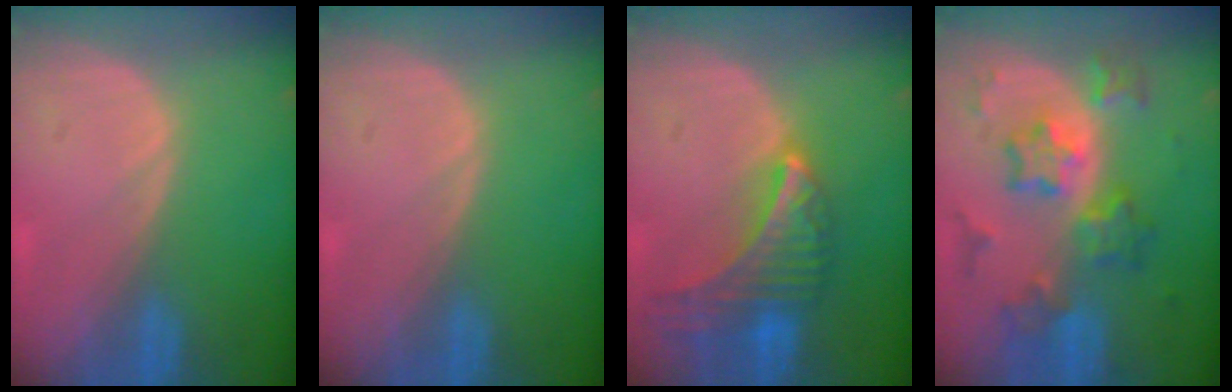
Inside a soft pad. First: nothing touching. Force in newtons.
{"total": 0.0}
{"total": 9.2, "press": 8.1, "slide": 4.3}
{"total": 8.7, "press": 8.7, "slide": 0.6}